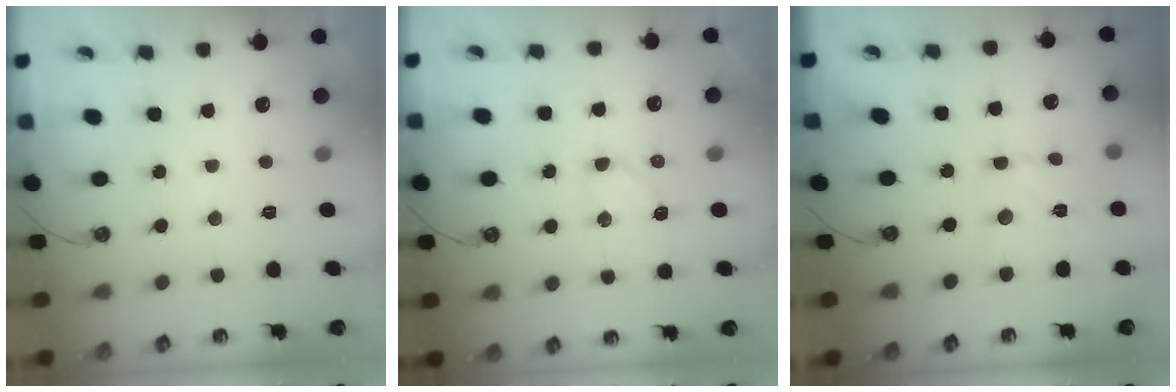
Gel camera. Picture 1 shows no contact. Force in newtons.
{"total": 5.1, "press": 5.1, "slide": 0.6}
{"total": 4.2, "press": 4.2, "slide": 0.4}